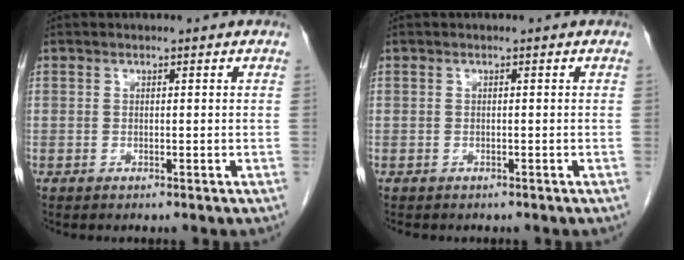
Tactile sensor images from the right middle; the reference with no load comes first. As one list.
[{"total": 0.0}]